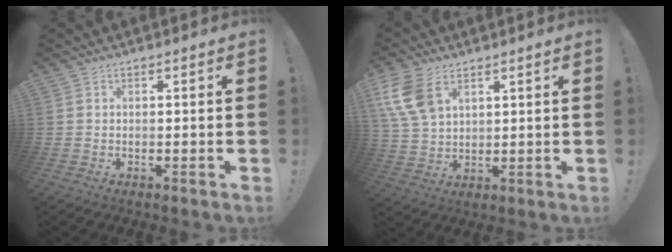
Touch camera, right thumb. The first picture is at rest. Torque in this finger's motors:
{"motor_torque": [0.07, 0.52, 1.07, 0.53, 0.37]}